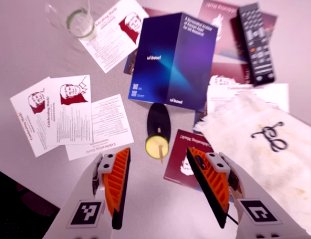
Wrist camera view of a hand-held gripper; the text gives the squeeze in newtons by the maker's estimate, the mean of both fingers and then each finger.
{"total": 0.0}